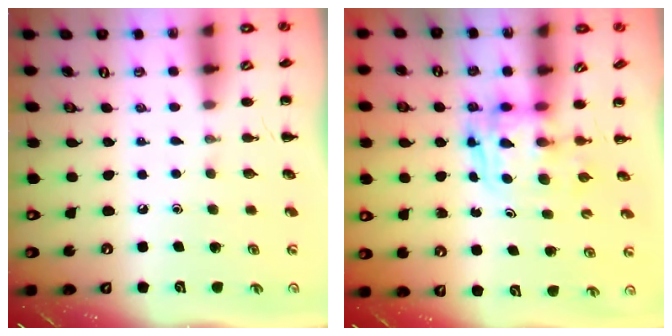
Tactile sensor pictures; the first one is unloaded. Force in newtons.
{"total": 2.6, "press": 2.6, "slide": 0.2}